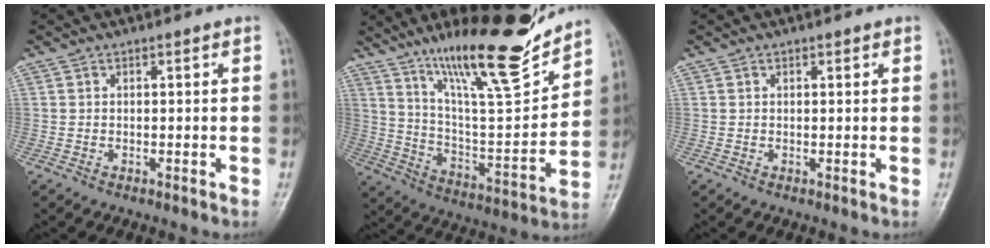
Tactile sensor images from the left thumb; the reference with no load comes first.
{"total": 22.0, "force": [16.4, 4.1, 14.0], "torque": [-0.192, -0.093, 0.282]}
{"total": 0.9, "force": [0.6, 0.4, 0.5], "torque": [-0.004, -0.001, 0.006]}